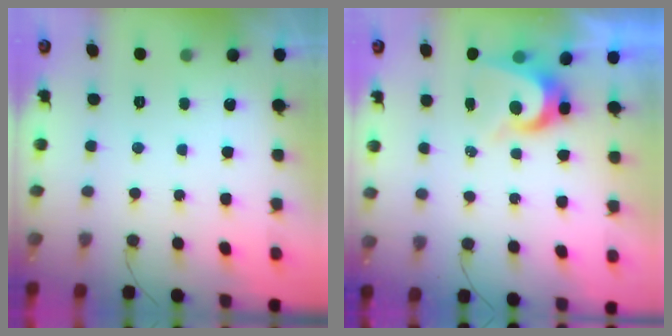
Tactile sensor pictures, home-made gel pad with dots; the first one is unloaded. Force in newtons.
{"total": 6.7, "press": 6.7, "slide": 0.5}